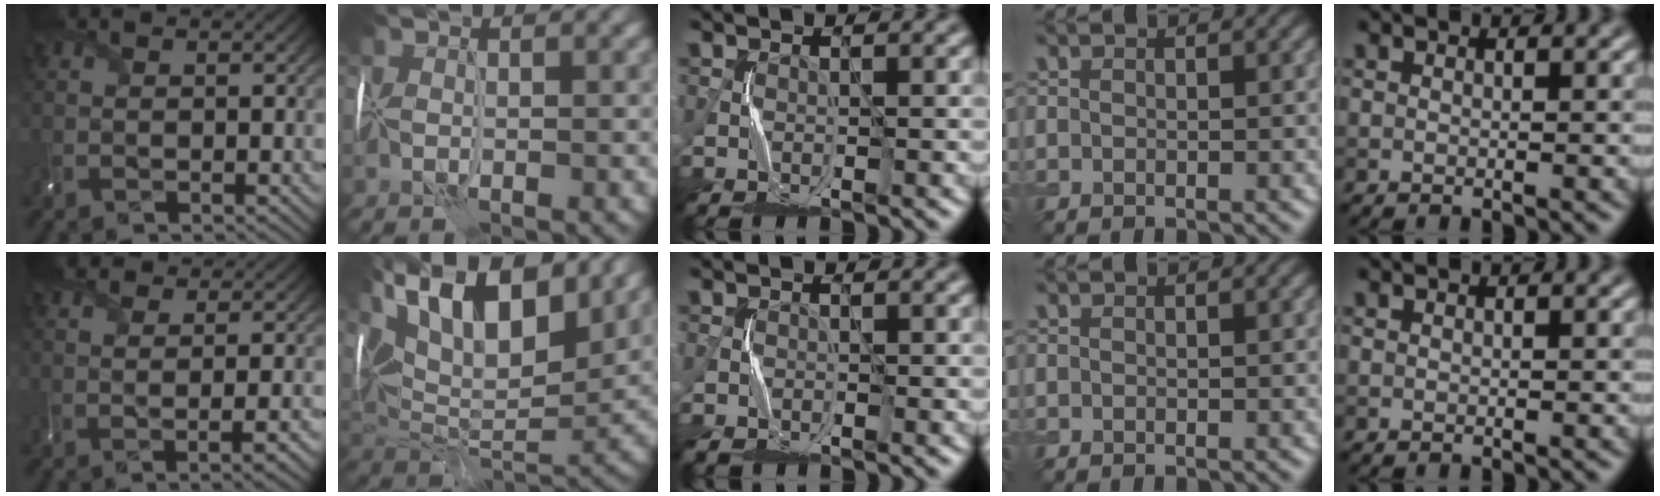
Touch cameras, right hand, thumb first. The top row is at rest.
{"thumb": {"total": 5.3, "force": [2.9, 1.5, 4.2], "torque": [-0.053, 0.024, 0.021]}, "index": {"total": 15.8, "force": [7.6, 7.1, 11.9], "torque": [-0.195, 0.037, 0.116]}, "middle": {"total": 1.1, "force": [-1.1, 0.2, 0.4], "torque": [-0.011, -0.004, -0.026]}}